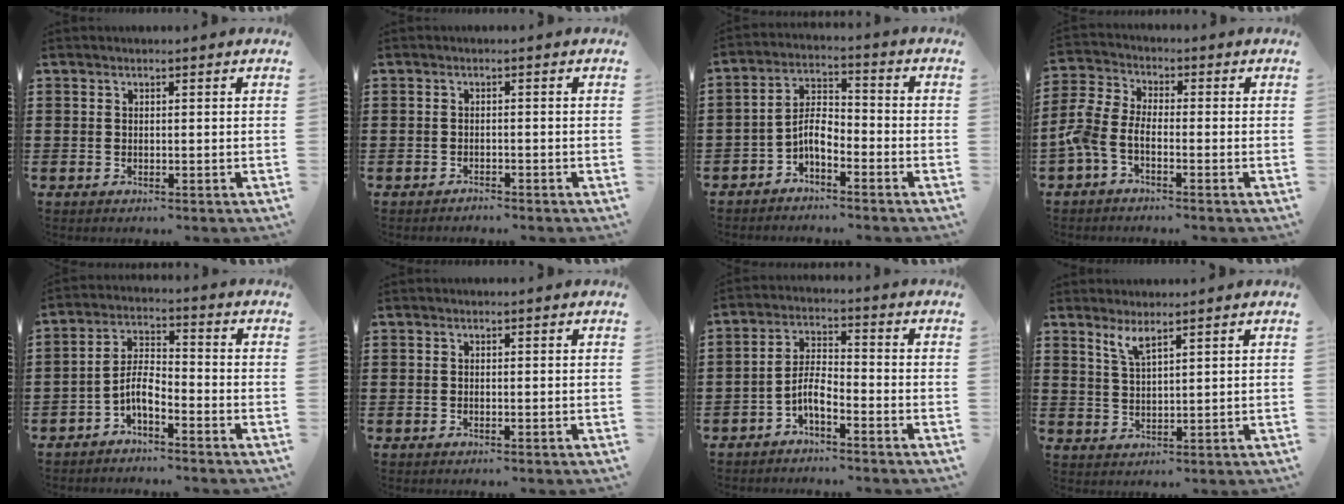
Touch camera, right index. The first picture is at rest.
{"total": 1.0, "force": [-1.0, 0.1, -0.1], "torque": [-0.002, 0.004, -0.023]}
{"total": 4.9, "force": [-2.8, 1.9, 3.5], "torque": [-0.078, 0.007, -0.059]}
{"total": 4.6, "force": [-3.0, 1.8, 3.0], "torque": [-0.097, -0.010, -0.069]}
{"total": 4.8, "force": [-3.0, 1.4, 3.4], "torque": [-0.084, 0.002, -0.066]}
{"total": 0.0}
{"total": 4.5, "force": [-2.8, 1.3, 3.4], "torque": [-0.082, 0.004, -0.059]}
{"total": 3.2, "force": [2.4, 0.5, 2.0], "torque": [-0.044, 0.002, 0.044]}